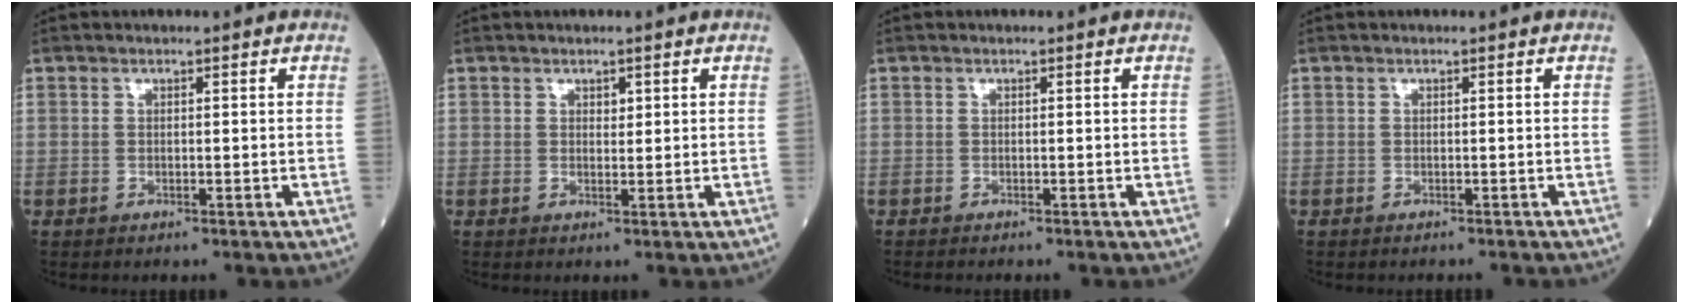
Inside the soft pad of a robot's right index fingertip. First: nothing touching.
{"total": 1.0, "force": [0.5, 0.6, 0.6], "torque": [-0.005, -0.002, 0.006]}
{"total": 1.0, "force": [-0.9, 0.1, 0.4], "torque": [-0.006, -0.002, -0.013]}
{"total": 2.0, "force": [-1.9, 0.4, 0.5], "torque": [-0.009, -0.003, -0.025]}